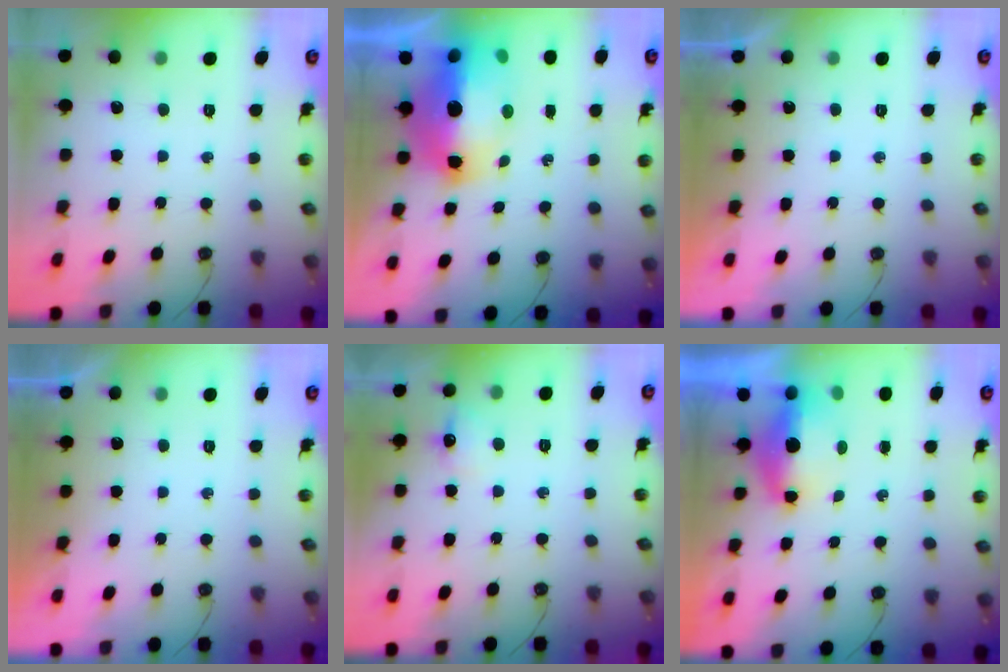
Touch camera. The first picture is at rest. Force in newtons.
{"total": 20.3, "press": 20.2, "slide": 2.1}
{"total": 0.0}
{"total": 0.0}
{"total": 7.8, "press": 7.7, "slide": 1.0}
{"total": 6.1, "press": 6.0, "slide": 0.7}